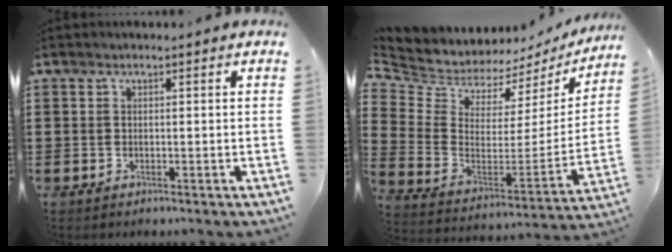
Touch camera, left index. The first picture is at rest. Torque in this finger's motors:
{"motor_torque": [1.11, -1.03, 0.17, 0.02]}